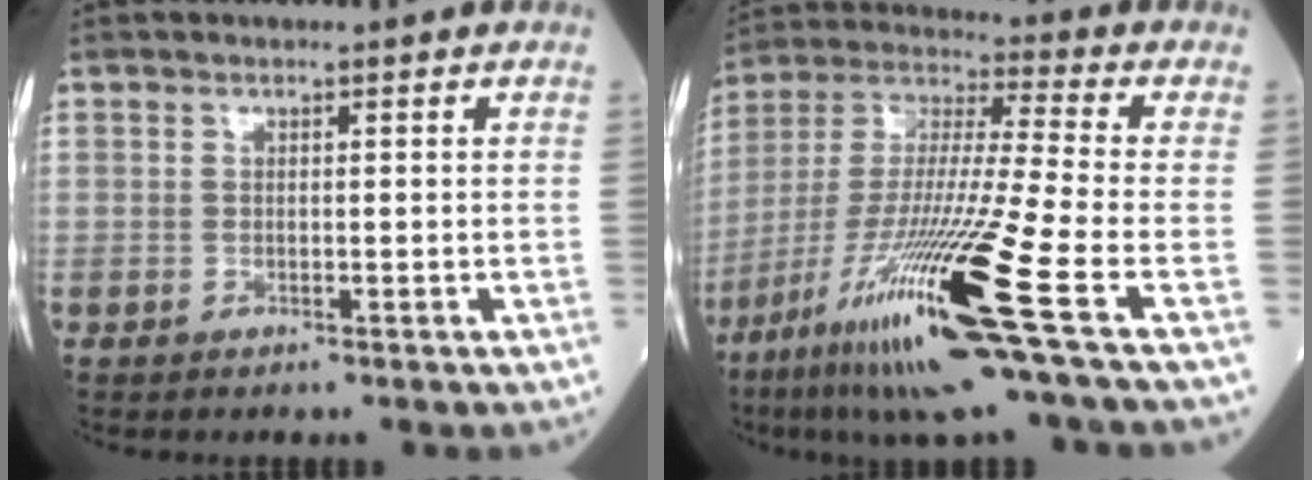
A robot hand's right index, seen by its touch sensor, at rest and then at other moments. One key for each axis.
{"total": 21.7, "fx": -10.1, "fy": -0.4, "fz": 19.2, "tx": -0.388, "ty": -0.052, "tz": -0.192}